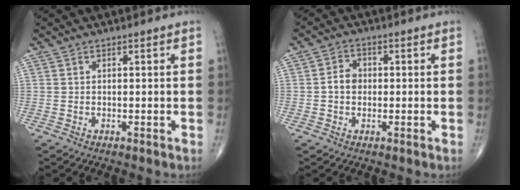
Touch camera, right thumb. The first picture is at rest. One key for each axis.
{"total": 3.5, "fx": -0.3, "fy": 2.9, "fz": 2.1, "tx": -0.027, "ty": 0.012, "tz": -0.012}